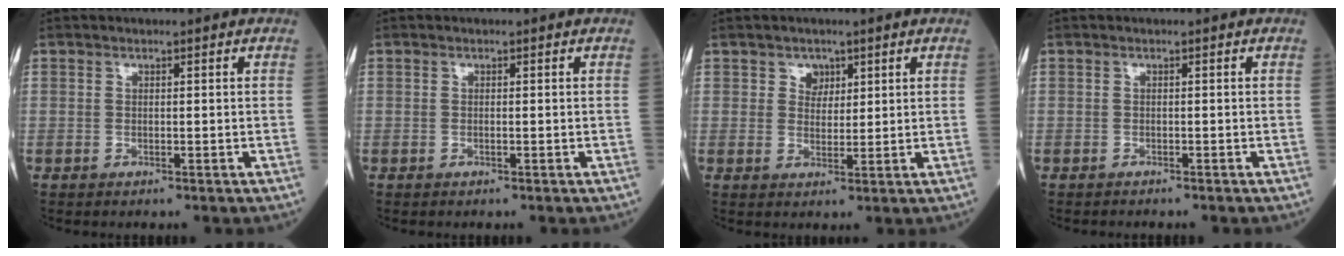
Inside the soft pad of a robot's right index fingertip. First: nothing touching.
{"total": 0.0}
{"total": 2.7, "force": [1.4, 2.1, 0.8], "torque": [-0.008, 0.002, 0.022]}
{"total": 0.7, "force": [-0.7, 0.1, 0.1], "torque": [-0.005, -0.002, -0.013]}